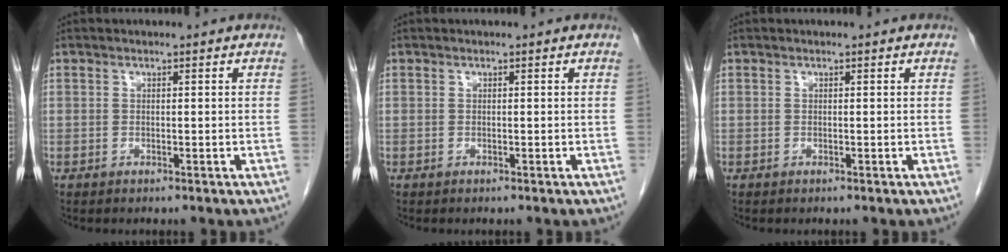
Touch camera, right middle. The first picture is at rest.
{"total": 0.0}
{"total": 0.0}